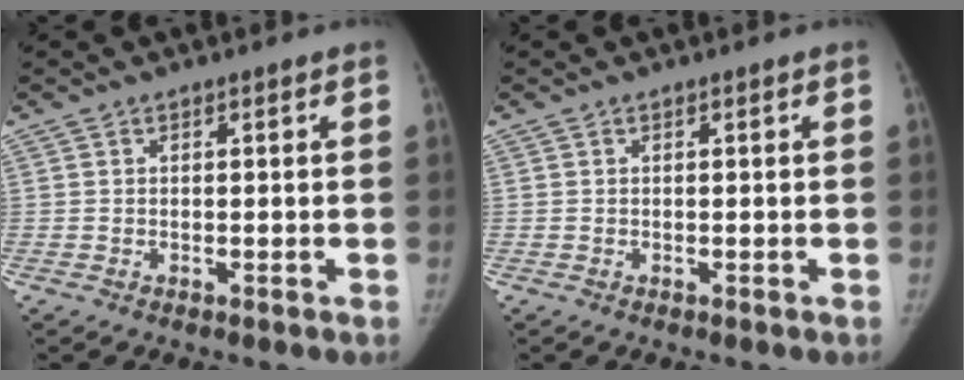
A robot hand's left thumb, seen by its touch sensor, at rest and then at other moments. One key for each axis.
{"total": 0.0}